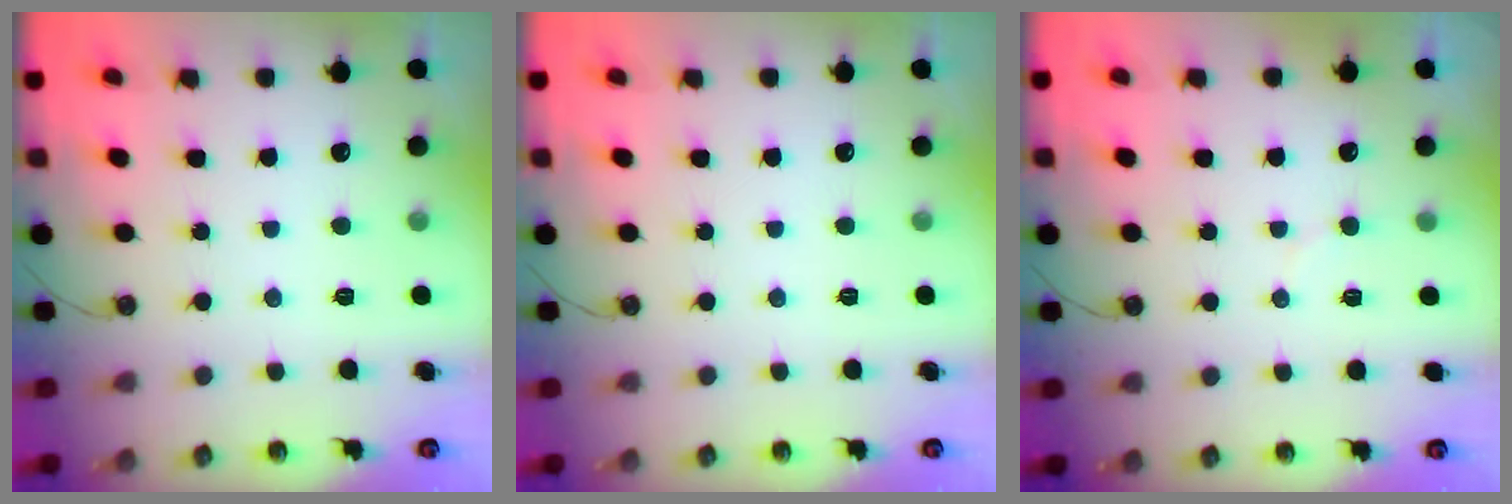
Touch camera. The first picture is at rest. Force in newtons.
{"total": 0.0}
{"total": 4.4, "press": 4.2, "slide": 1.2}